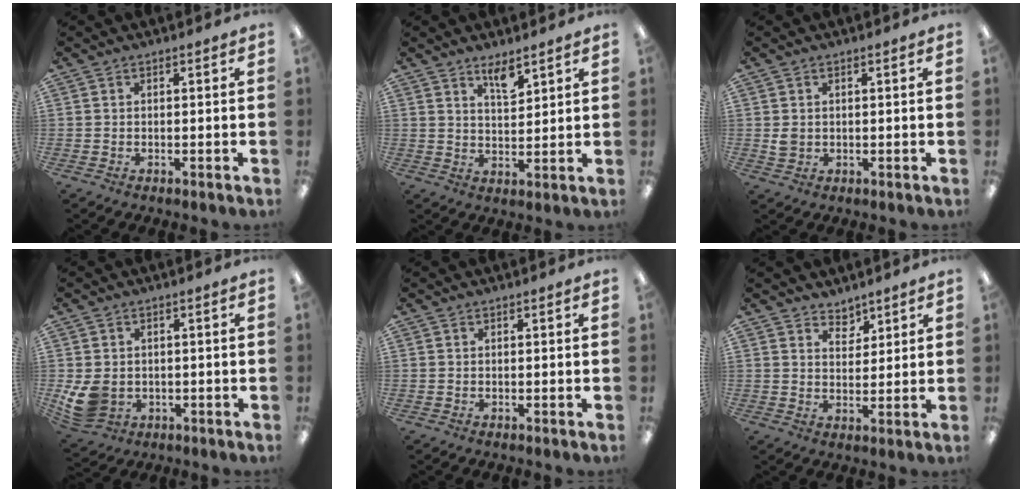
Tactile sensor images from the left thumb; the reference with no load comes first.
{"total": 5.3, "force": [4.1, 1.6, 2.8], "torque": [-0.042, -0.024, 0.069]}
{"total": 2.2, "force": [0.5, 1.8, 1.2], "torque": [-0.018, 0.002, 0.006]}
{"total": 7.5, "force": [-0.8, 5.9, 4.6], "torque": [-0.104, 0.004, -0.011]}
{"total": 0.0}
{"total": 4.2, "force": [3.7, 2.0, 0.3], "torque": [0.000, -0.023, 0.067]}